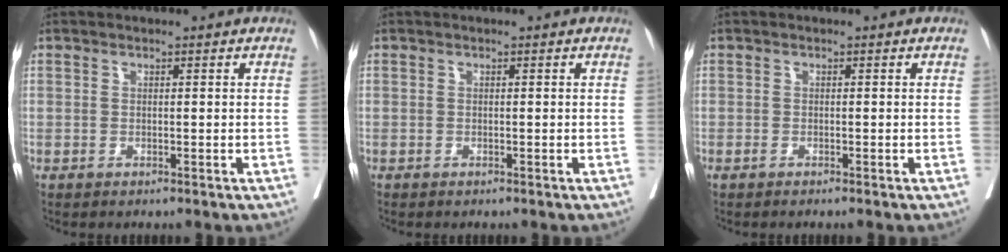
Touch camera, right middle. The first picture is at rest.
{"total": 0.0}
{"total": 1.2, "force": [-1.0, 0.0, 0.7], "torque": [-0.011, -0.001, -0.012]}